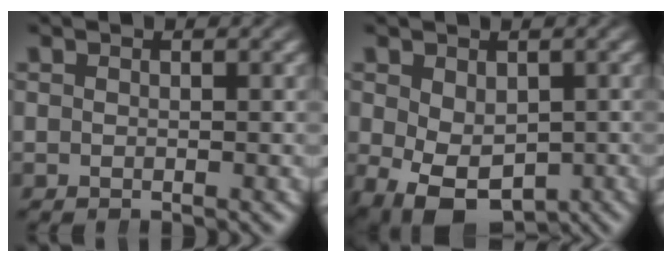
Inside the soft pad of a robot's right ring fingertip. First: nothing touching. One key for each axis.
{"total": 6.5, "fx": -3.5, "fy": 4.0, "fz": 3.8, "tx": -0.092, "ty": -0.055, "tz": -0.027}